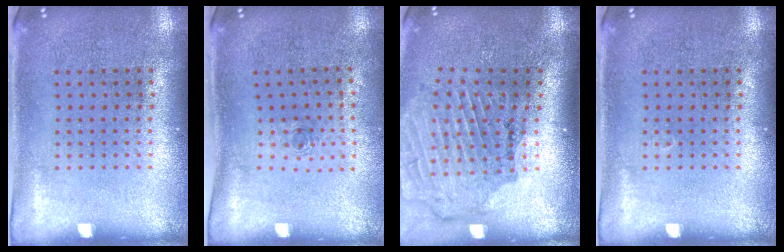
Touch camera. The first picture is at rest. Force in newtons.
{"total": 0.6, "press": 0.3, "slide": 0.5}
{"total": 1.9, "press": 1.8, "slide": 0.3}
{"total": 0.0}